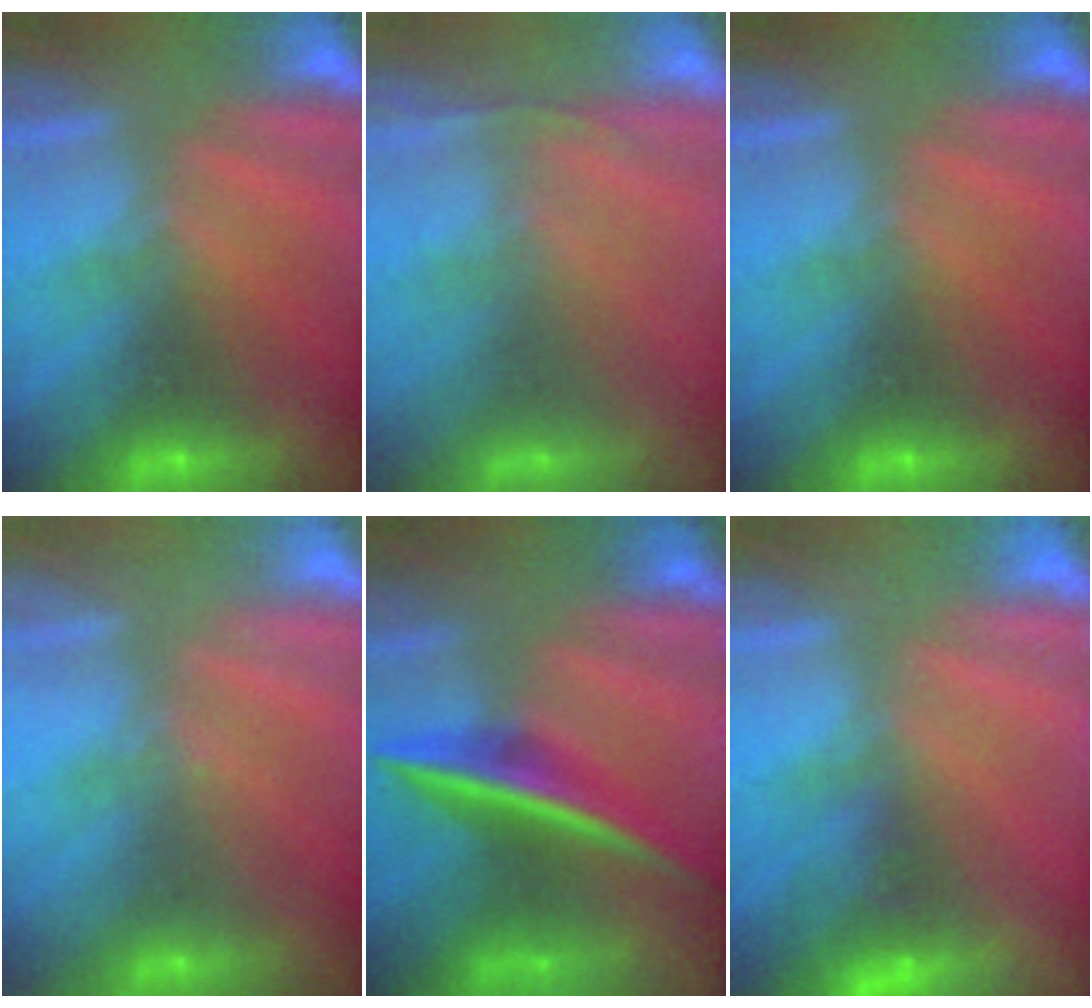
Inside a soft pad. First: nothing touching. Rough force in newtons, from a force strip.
{"total": 1.2}
{"total": 0.0}
{"total": 2.3}
{"total": 6.9}
{"total": 2.6}